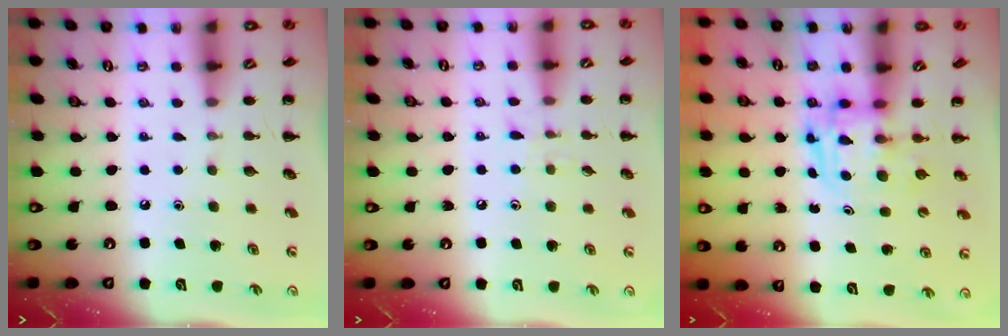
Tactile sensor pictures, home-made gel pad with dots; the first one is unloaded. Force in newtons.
{"total": 5.5, "press": 5.2, "slide": 1.9}
{"total": 3.3, "press": 3.3, "slide": 0.5}